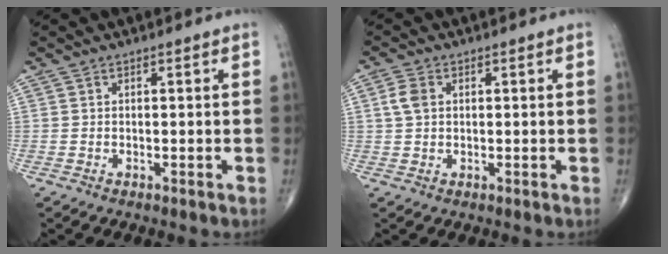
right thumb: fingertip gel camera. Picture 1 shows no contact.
{"total": 3.4, "force": [0.8, 2.4, 2.4], "torque": [-0.051, 0.005, 0.013]}